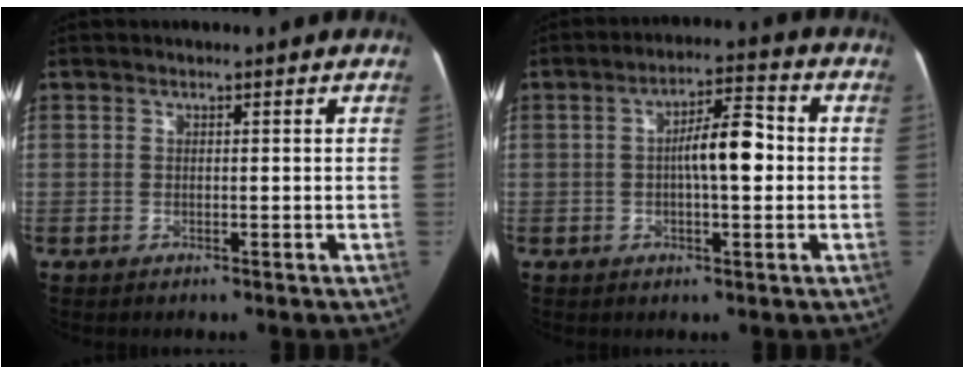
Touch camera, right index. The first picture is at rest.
{"total": 7.5, "force": [-0.1, 2.0, 7.2], "torque": [-0.123, 0.023, -0.002]}